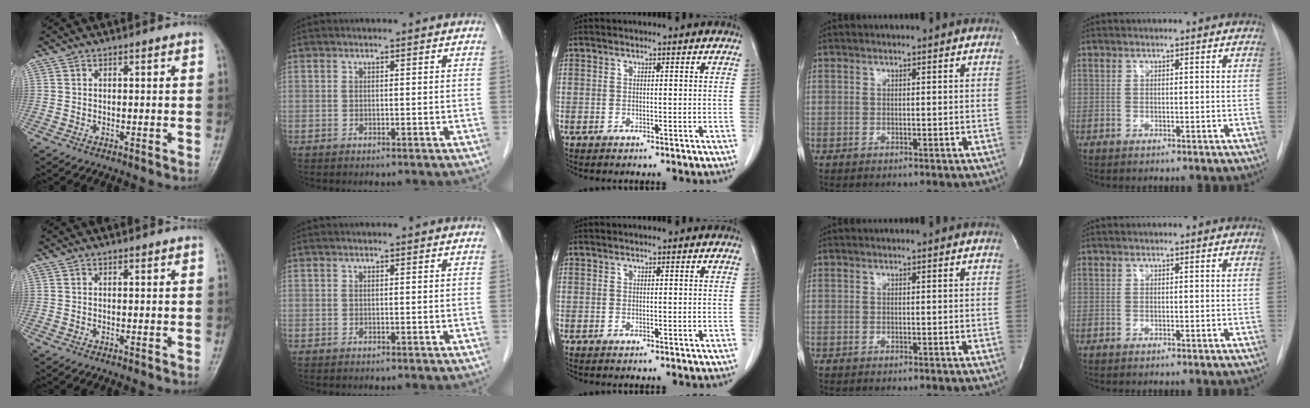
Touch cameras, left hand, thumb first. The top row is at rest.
{}